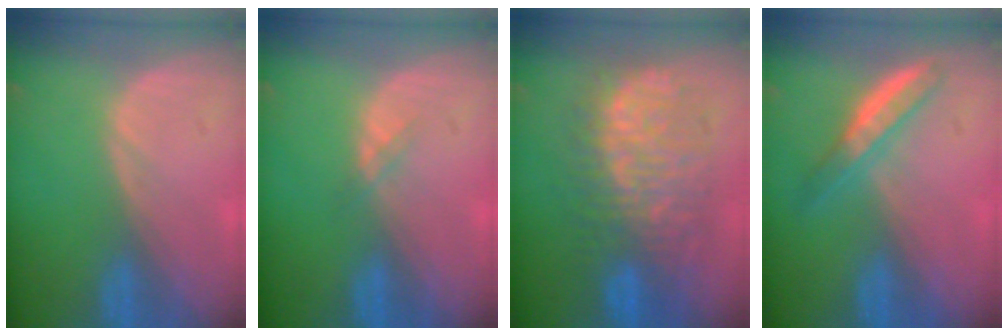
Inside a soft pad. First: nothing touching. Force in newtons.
{"total": 1.0, "press": 1.0, "slide": 0.2}
{"total": 12.3, "press": 12.2, "slide": 1.3}
{"total": 4.7, "press": 4.4, "slide": 1.4}